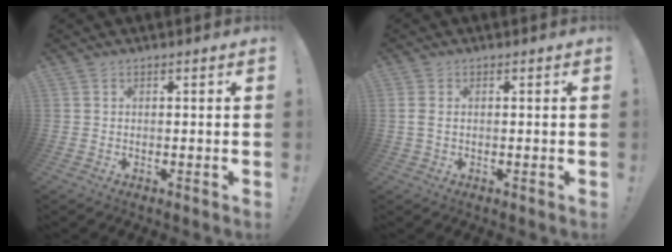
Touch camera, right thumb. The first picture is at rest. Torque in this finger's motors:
{"motor_torque": [0.04, 0.05, 0.16, 0.01, -0.04]}